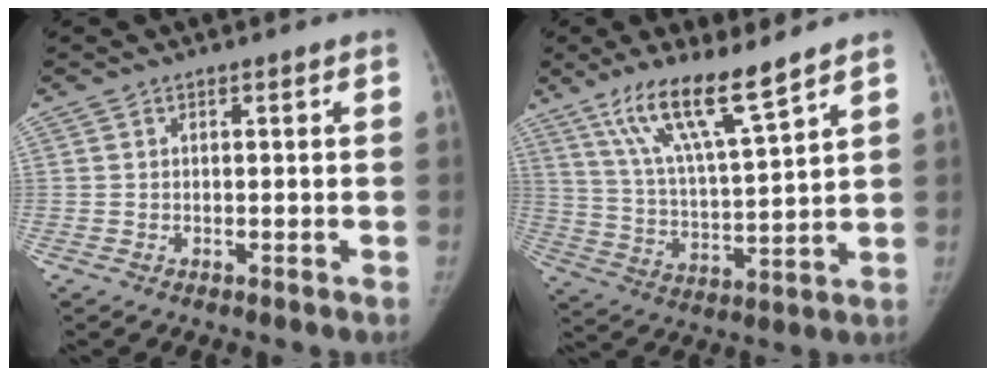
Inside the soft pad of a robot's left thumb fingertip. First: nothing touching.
{"total": 13.6, "force": [9.5, 1.5, 9.6], "torque": [-0.170, -0.053, 0.187]}